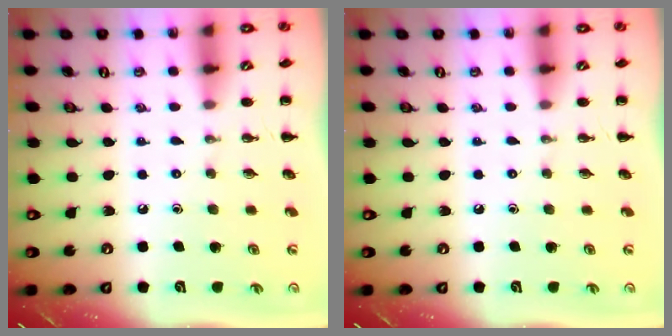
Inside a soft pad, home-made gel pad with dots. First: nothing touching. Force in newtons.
{"total": 0.0}